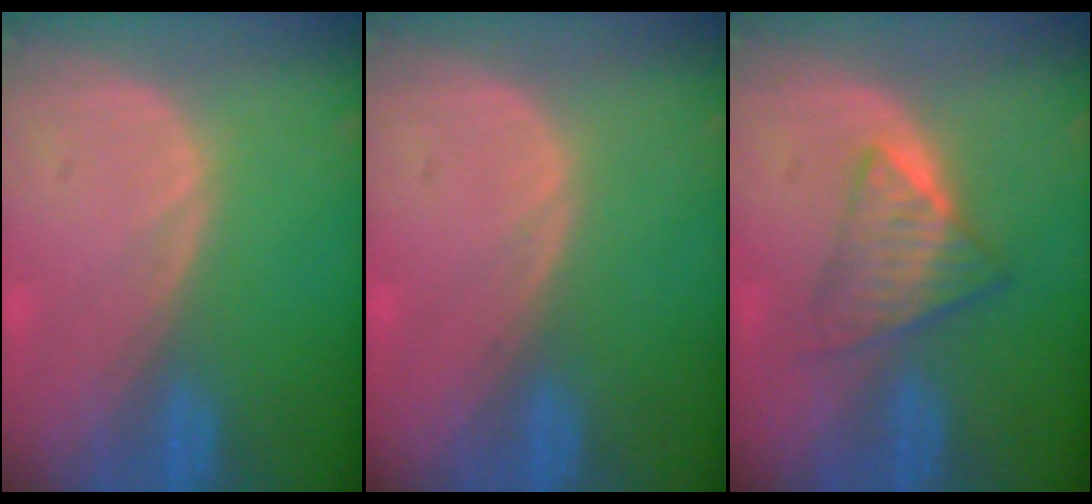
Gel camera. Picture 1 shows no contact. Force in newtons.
{"total": 0.5, "press": 0.1, "slide": 0.5}
{"total": 6.2, "press": 5.4, "slide": 3.1}